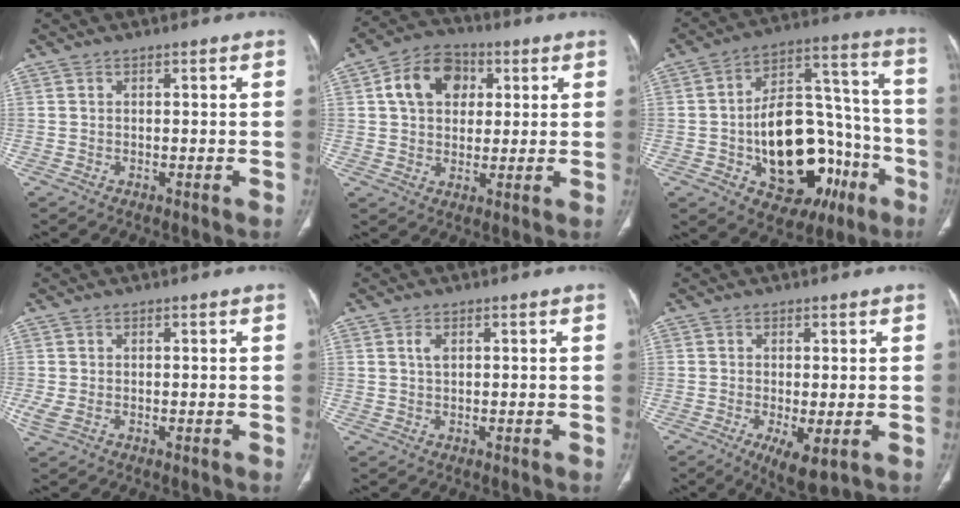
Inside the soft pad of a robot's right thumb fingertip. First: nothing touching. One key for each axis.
{"total": 11.3, "fx": 3.0, "fy": 8.6, "fz": 6.8, "tx": -0.088, "ty": 0.008, "tz": 0.044}
{"total": 25.5, "fx": -8.0, "fy": 15.1, "fz": 18.9, "tx": -0.250, "ty": 0.057, "tz": -0.100}
{"total": 2.2, "fx": -0.4, "fy": 1.4, "fz": 1.7, "tx": -0.055, "ty": 0.000, "tz": -0.005}
{"total": 1.6, "fx": 0.6, "fy": 0.8, "fz": 1.3, "tx": -0.028, "ty": 0.003, "tz": 0.015}
{"total": 6.0, "fx": -1.8, "fy": 2.0, "fz": 5.4, "tx": -0.096, "ty": -0.019, "tz": -0.024}